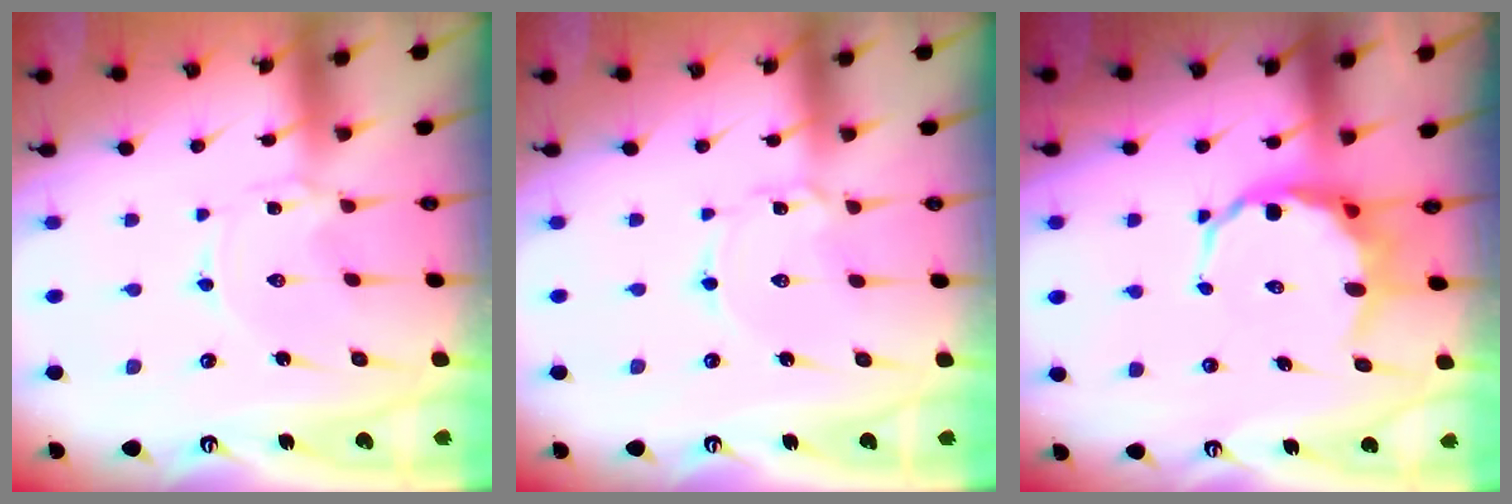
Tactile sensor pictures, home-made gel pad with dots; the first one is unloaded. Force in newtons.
{"total": 2.2, "press": 2.2, "slide": 0.2}
{"total": 7.7, "press": 7.4, "slide": 2.0}